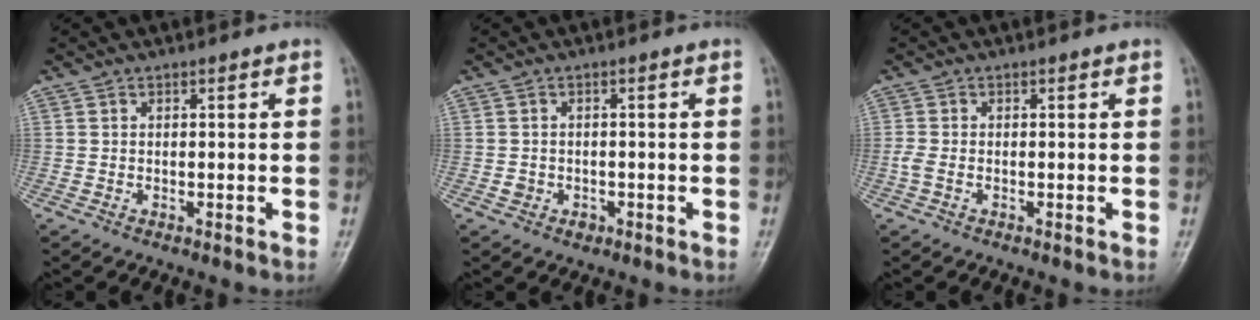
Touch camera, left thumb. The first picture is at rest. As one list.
[{"total": 1.9, "force": [-0.8, 1.6, 0.5], "torque": [-0.003, 0.010, -0.008]}, {"total": 1.8, "force": [-0.5, 1.0, 1.4], "torque": [-0.029, 0.007, -0.007]}]